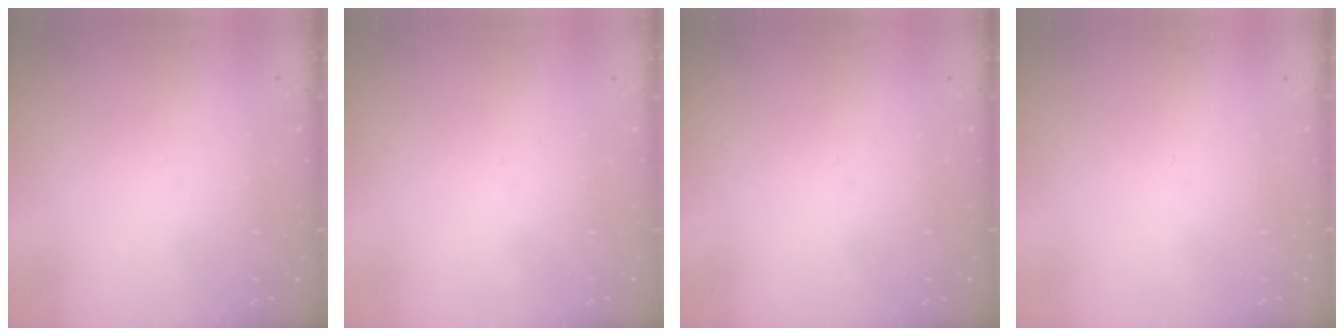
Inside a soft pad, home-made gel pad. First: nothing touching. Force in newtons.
{"total": 1.8, "press": 1.7, "slide": 0.1}
{"total": 0.0}
{"total": 1.6, "press": 1.6, "slide": 0.1}